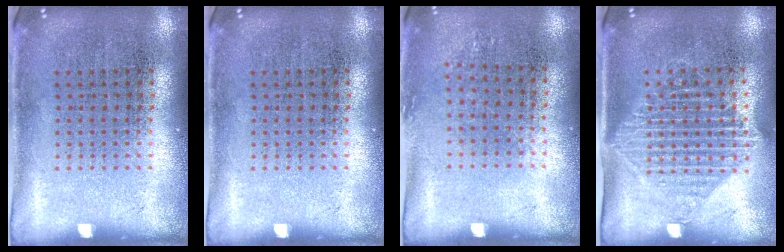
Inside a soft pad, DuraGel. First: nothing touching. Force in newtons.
{"total": 0.0}
{"total": 0.8, "press": 0.7, "slide": 0.4}
{"total": 1.4, "press": 1.2, "slide": 0.9}